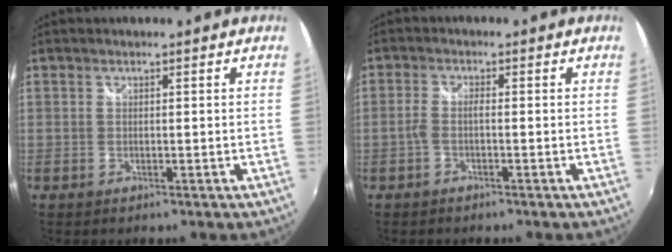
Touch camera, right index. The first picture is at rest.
{"total": 2.0, "force": [-1.0, 0.4, 1.7], "torque": [-0.040, 0.003, -0.023]}